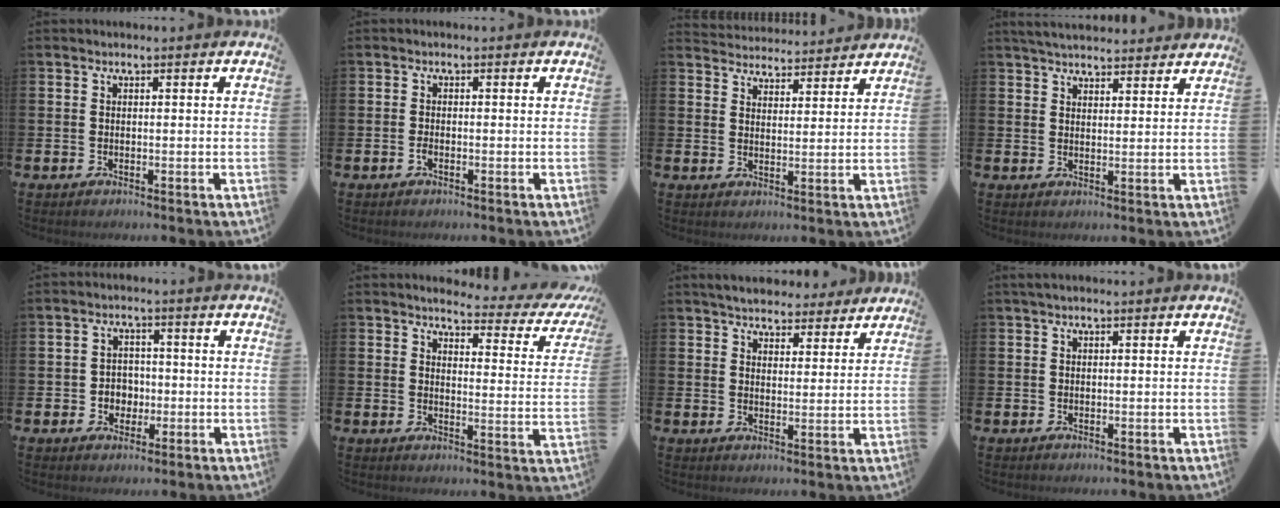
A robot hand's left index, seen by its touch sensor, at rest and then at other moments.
{"total": 0.9, "force": [-0.5, 0.3, 0.7], "torque": [-0.008, -0.005, -0.011]}
{"total": 4.2, "force": [4.1, 0.6, -0.5], "torque": [0.001, -0.030, 0.073]}
{"total": 4.3, "force": [4.2, 0.7, 0.5], "torque": [-0.017, -0.020, 0.078]}
{"total": 3.0, "force": [-0.6, 2.8, 1.0], "torque": [-0.016, 0.001, -0.021]}
{"total": 3.1, "force": [2.8, 0.8, 1.1], "torque": [-0.024, -0.031, 0.036]}
{"total": 5.0, "force": [4.9, 1.3, 0.4], "torque": [-0.025, -0.025, 0.087]}
{"total": 0.6, "force": [0.4, 0.1, 0.5], "torque": [-0.008, 0.003, 0.006]}